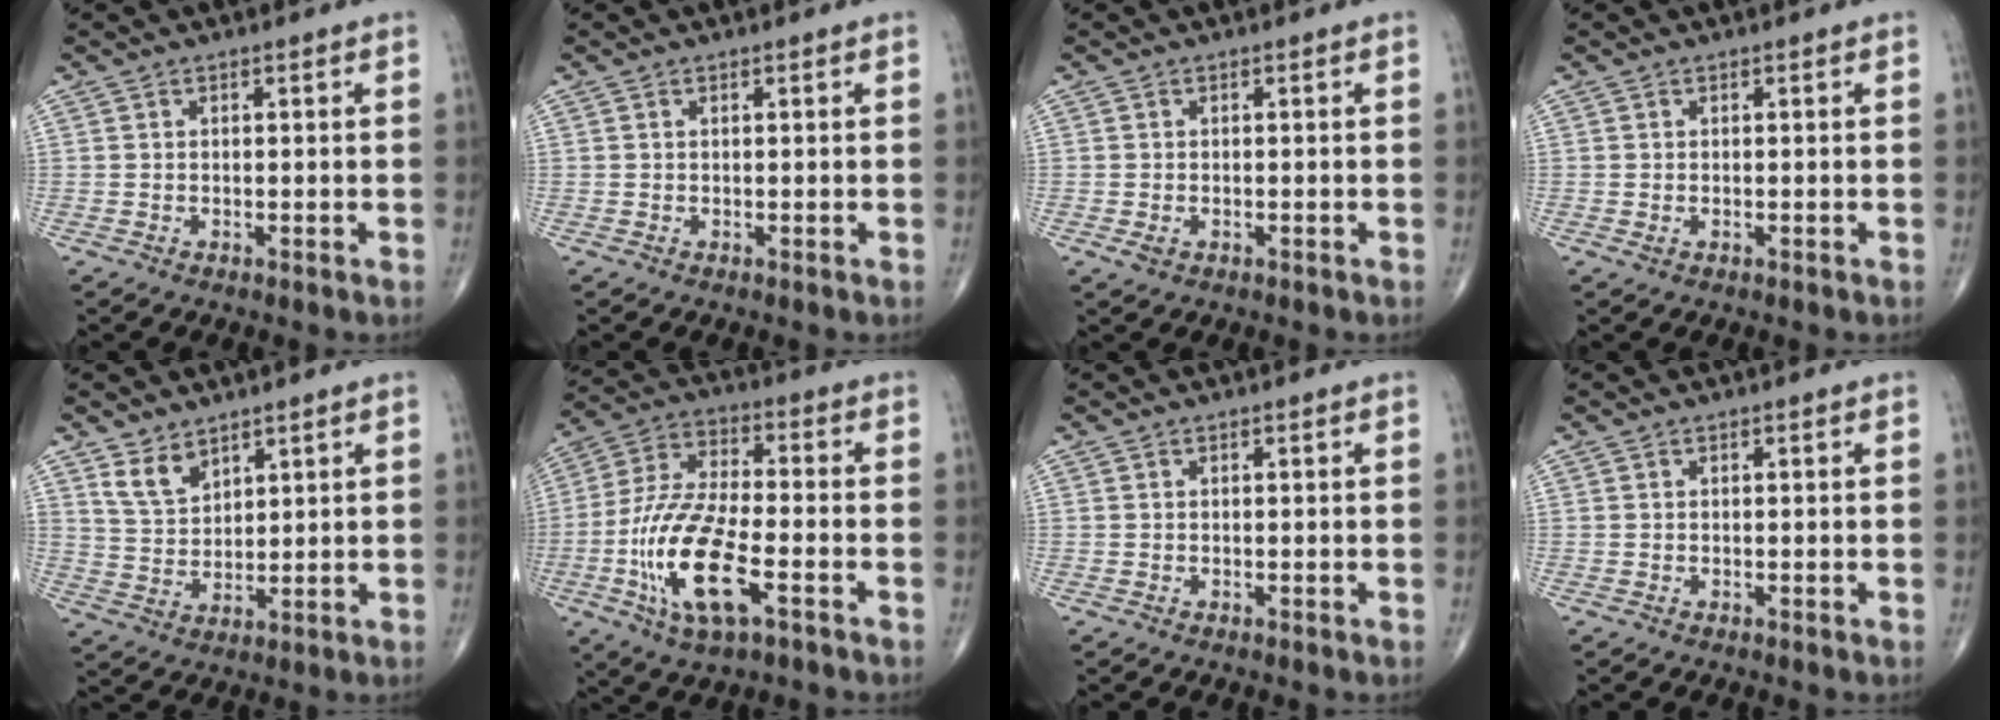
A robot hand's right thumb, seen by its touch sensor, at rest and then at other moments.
{"total": 0.0}
{"total": 1.5, "force": [-0.5, 1.1, 1.0], "torque": [-0.019, 0.001, -0.005]}
{"total": 0.6, "force": [-0.1, 0.4, 0.5], "torque": [-0.010, 0.002, 0.000]}
{"total": 5.8, "force": [4.0, 3.3, 2.6], "torque": [-0.031, -0.029, 0.087]}
{"total": 17.5, "force": [-5.9, 6.6, 15.1], "torque": [-0.312, 0.019, -0.103]}
{"total": 0.0}
{"total": 0.0}